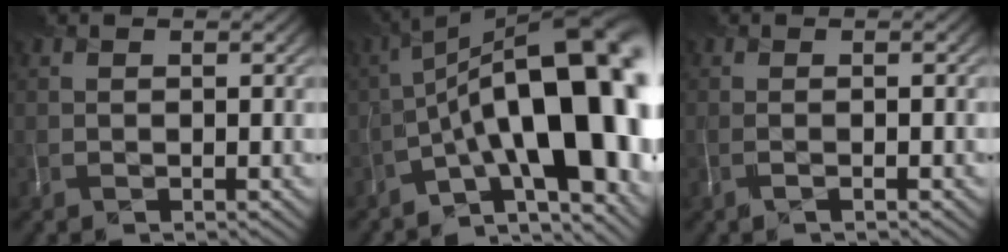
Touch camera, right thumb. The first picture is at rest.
{"total": 21.4, "force": [-5.5, 8.3, 18.9], "torque": [-0.249, 0.019, -0.090]}
{"total": 0.8, "force": [-0.2, 0.1, 0.7], "torque": [-0.003, 0.007, -0.013]}